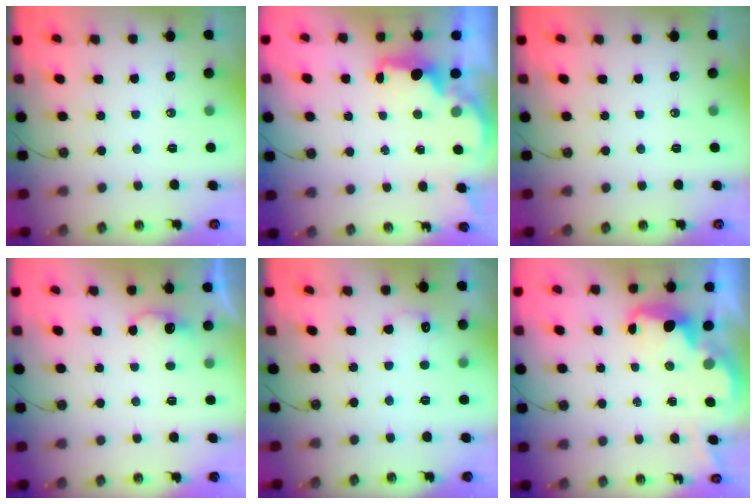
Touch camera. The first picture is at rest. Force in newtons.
{"total": 2.4, "press": 2.3, "slide": 0.8}
{"total": 0.0}
{"total": 4.8, "press": 4.7, "slide": 1.0}
{"total": 7.8, "press": 7.7, "slide": 0.5}
{"total": 3.0, "press": 2.9, "slide": 0.7}